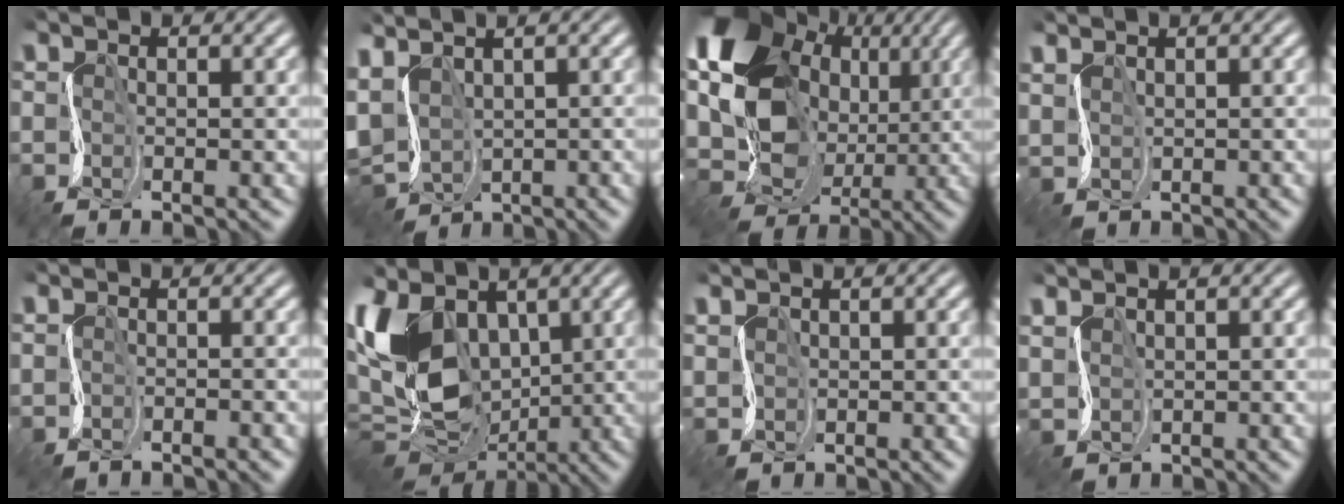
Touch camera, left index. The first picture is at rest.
{"total": 4.8, "force": [0.2, 3.7, 3.1], "torque": [-0.079, -0.004, 0.019]}
{"total": 15.0, "force": [1.7, 13.1, 7.0], "torque": [-0.136, -0.005, 0.025]}
{"total": 2.3, "force": [1.9, 1.2, 0.6], "torque": [-0.019, 0.018, 0.033]}
{"total": 0.9, "force": [-0.8, 0.0, -0.4], "torque": [0.009, -0.004, -0.013]}
{"total": 12.7, "force": [1.5, 8.8, 9.0], "torque": [-0.204, -0.018, 0.027]}
{"total": 1.4, "force": [1.1, 0.9, 0.0], "torque": [0.001, 0.008, 0.023]}
{"total": 2.7, "force": [2.1, 1.4, 0.8], "torque": [-0.025, 0.019, 0.039]}